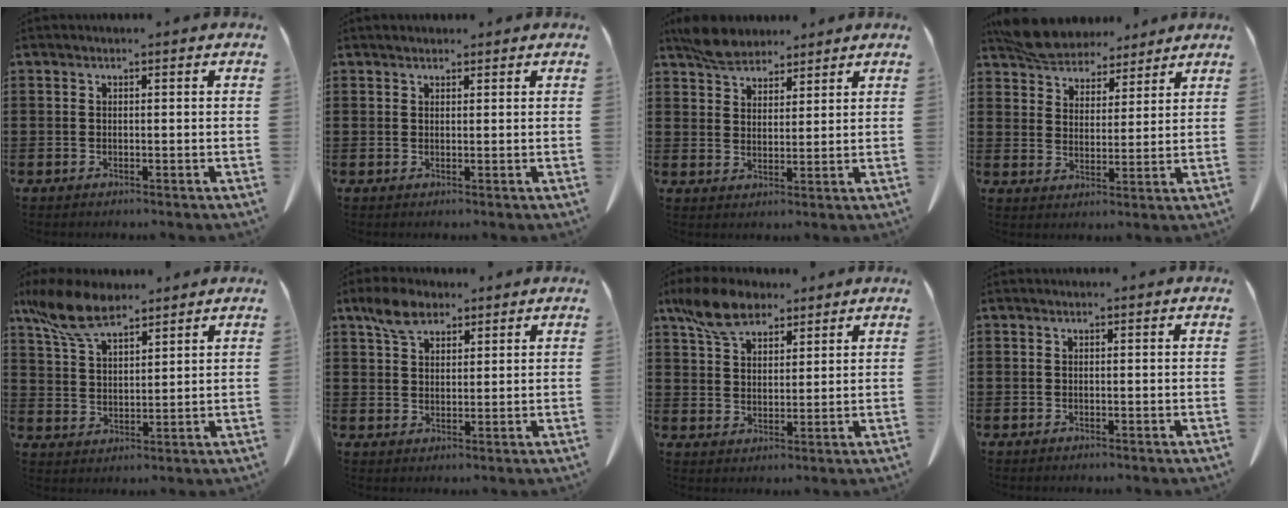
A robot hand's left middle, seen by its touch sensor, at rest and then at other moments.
{"total": 1.2, "force": [1.1, 0.3, 0.2], "torque": [-0.006, -0.001, 0.023]}
{"total": 5.4, "force": [4.8, 2.0, 1.4], "torque": [-0.042, -0.004, 0.093]}
{"total": 6.8, "force": [6.5, 2.0, 1.1], "torque": [-0.050, -0.022, 0.124]}
{"total": 8.9, "force": [6.7, 3.2, 5.0], "torque": [-0.124, -0.013, 0.127]}
{"total": 5.2, "force": [3.5, 2.8, 2.5], "torque": [-0.055, 0.006, 0.066]}
{"total": 8.2, "force": [6.2, 3.7, 4.0], "torque": [-0.099, -0.002, 0.119]}
{"total": 0.0}